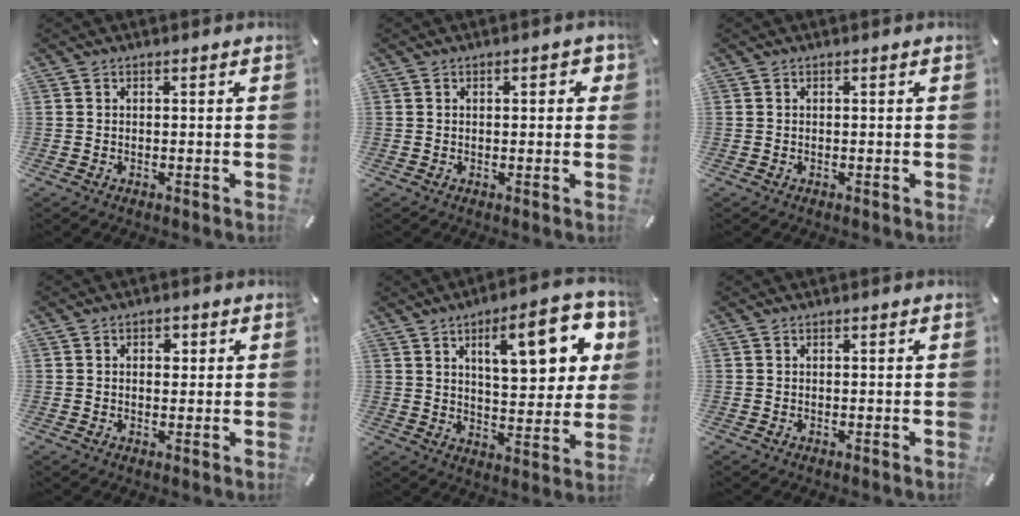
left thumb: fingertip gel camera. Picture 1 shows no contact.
{"total": 2.5, "force": [0.3, 1.3, 2.1], "torque": [-0.026, 0.004, 0.000]}
{"total": 0.0}
{"total": 2.6, "force": [0.4, 1.9, 1.7], "torque": [-0.013, -0.001, -0.002]}
{"total": 18.0, "force": [7.4, 7.3, 14.7], "torque": [-0.204, -0.018, 0.112]}
{"total": 0.0}